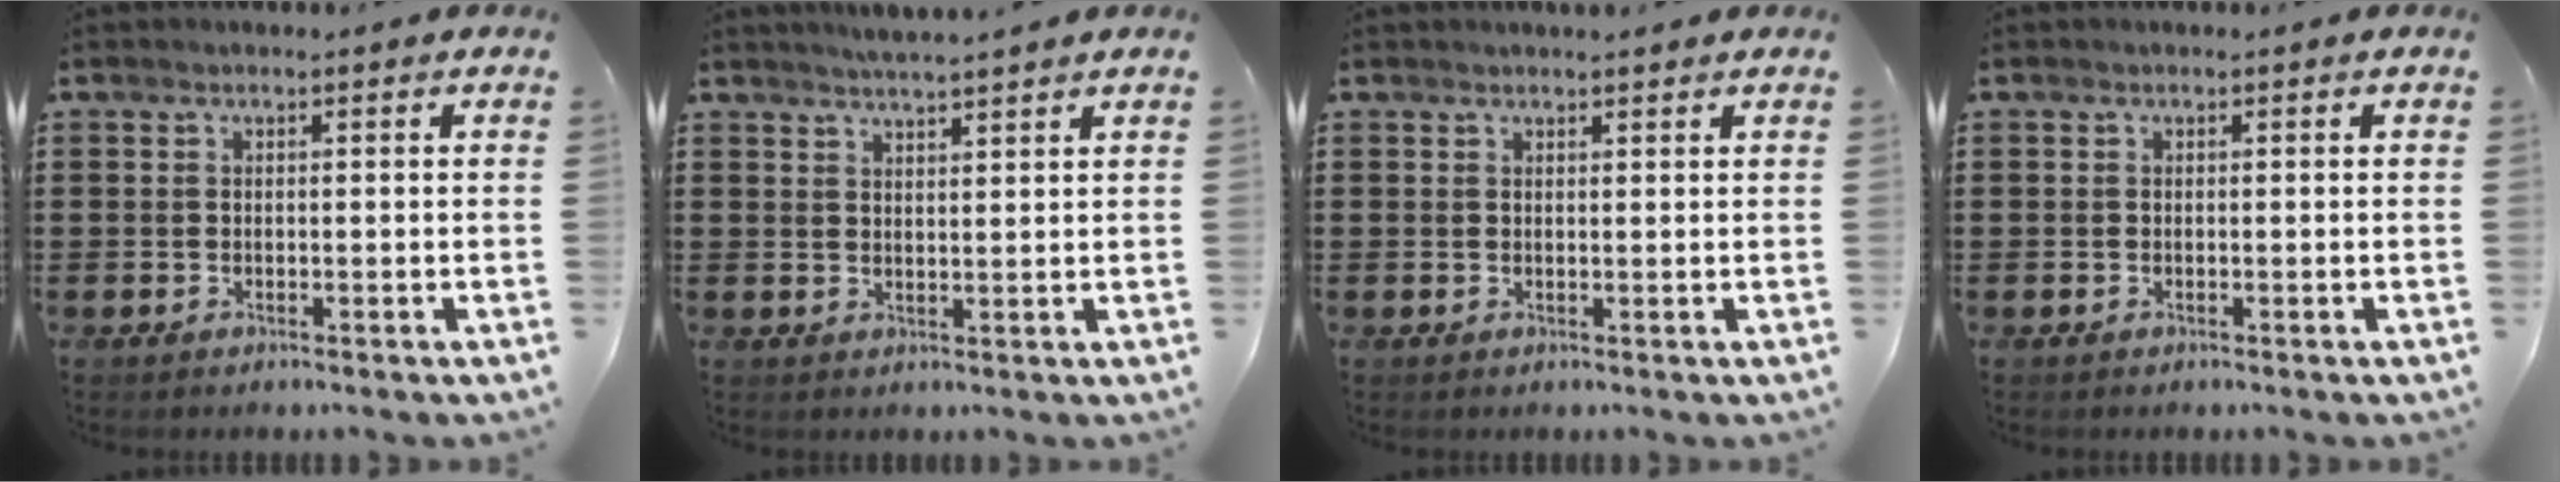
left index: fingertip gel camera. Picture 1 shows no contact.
{"total": 2.6, "force": [2.6, -0.4, 0.2], "torque": [-0.011, -0.009, 0.049]}
{"total": 1.1, "force": [1.1, 0.2, 0.1], "torque": [-0.004, 0.000, 0.022]}
{"total": 0.0}